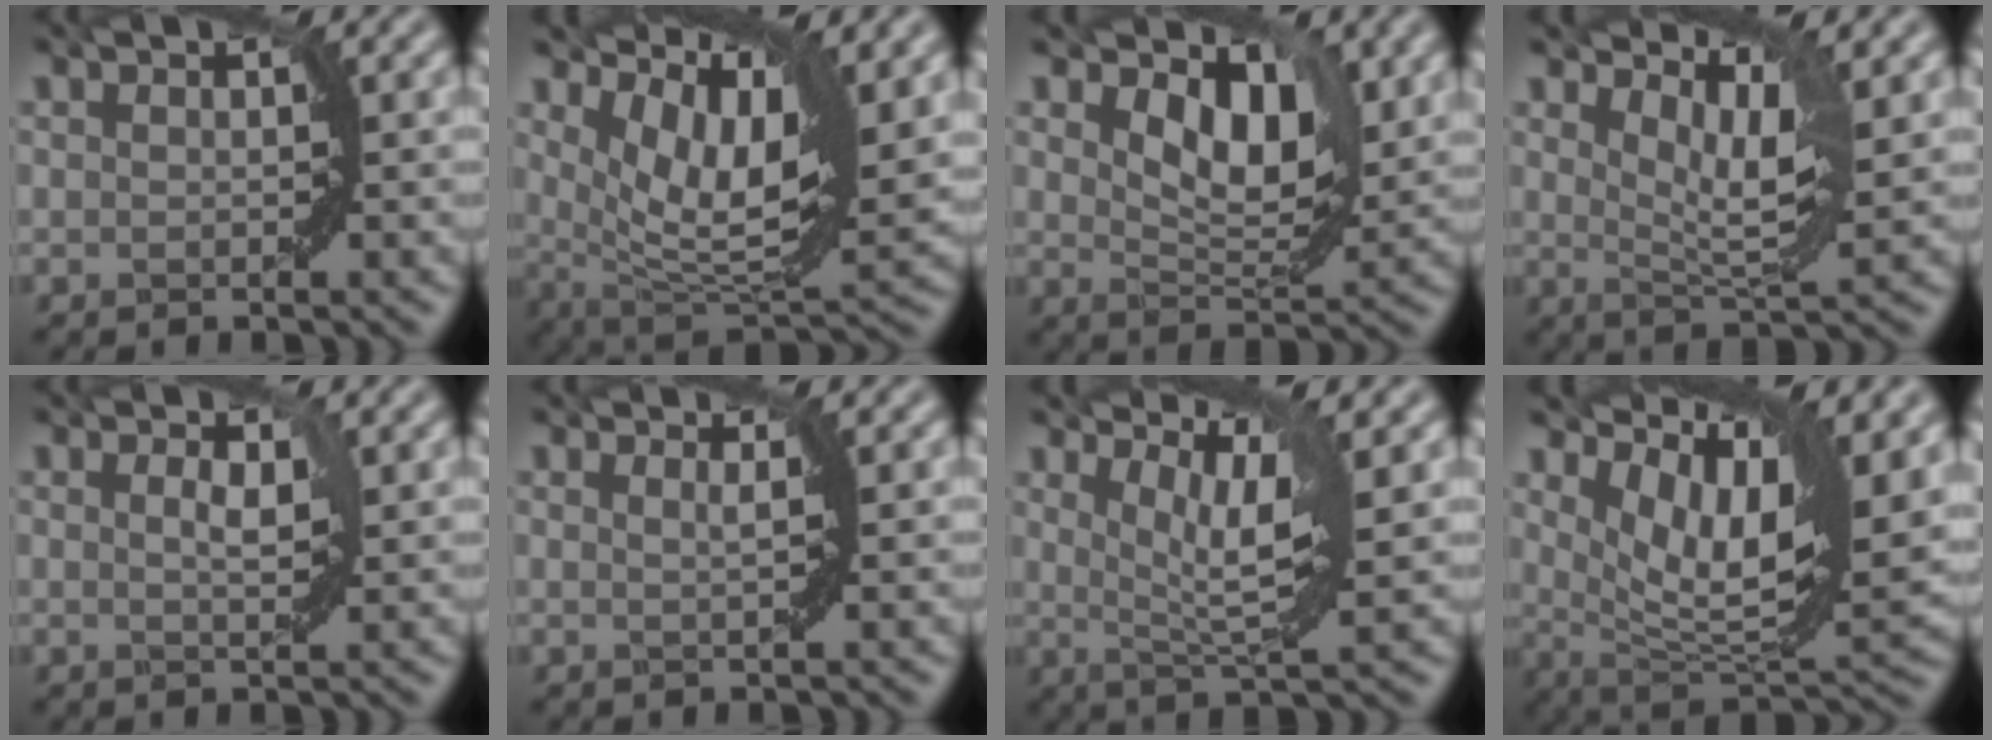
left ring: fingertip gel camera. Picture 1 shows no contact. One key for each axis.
{"total": 8.1, "fx": 3.7, "fy": 2.7, "fz": 6.6, "tx": -0.130, "ty": 0.002, "tz": 0.072}
{"total": 5.4, "fx": 1.9, "fy": 2.9, "fz": 4.2, "tx": -0.075, "ty": -0.001, "tz": 0.033}
{"total": 4.0, "fx": 2.2, "fy": 0.9, "fz": 3.1, "tx": -0.061, "ty": 0.003, "tz": 0.045}
{"total": 0.8, "fx": 0.1, "fy": 0.2, "fz": 0.8, "tx": -0.008, "ty": 0.001, "tz": 0.008}
{"total": 1.3, "fx": 0.6, "fy": 0.6, "fz": 1.0, "tx": -0.005, "ty": 0.005, "tz": -0.010}
{"total": 4.7, "fx": 1.6, "fy": 0.9, "fz": 4.3, "tx": -0.075, "ty": 0.002, "tz": 0.036}
{"total": 8.9, "fx": 4.2, "fy": 2.7, "fz": 7.4, "tx": -0.137, "ty": 0.002, "tz": 0.083}